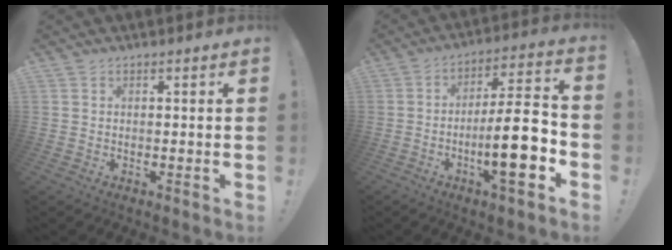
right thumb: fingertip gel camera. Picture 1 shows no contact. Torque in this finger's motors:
{"motor_torque": [0.20, 0.42, 1.38, -0.57, 0.17]}